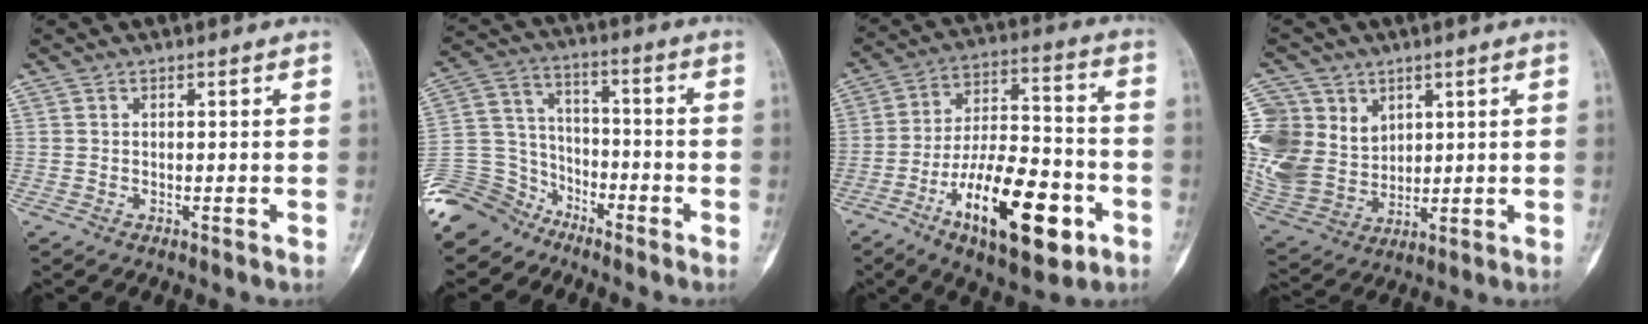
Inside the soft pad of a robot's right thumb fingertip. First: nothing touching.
{"total": 14.7, "force": [-11.5, 8.7, 2.6], "torque": [-0.050, 0.076, -0.223]}
{"total": 21.1, "force": [-8.9, 8.5, 17.2], "torque": [-0.267, 0.050, -0.138]}
{"total": 16.0, "force": [4.8, 13.1, 7.9], "torque": [-0.165, -0.005, 0.114]}